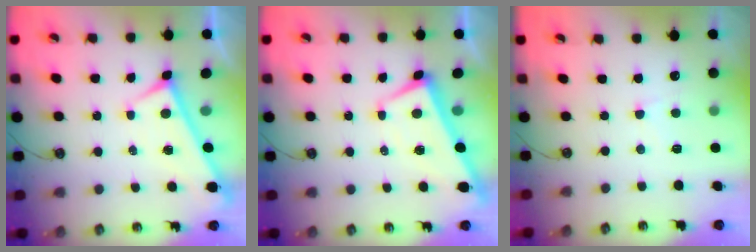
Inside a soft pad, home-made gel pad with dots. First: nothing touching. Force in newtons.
{"total": 2.4, "press": 2.3, "slide": 0.7}
{"total": 2.4, "press": 2.3, "slide": 0.7}